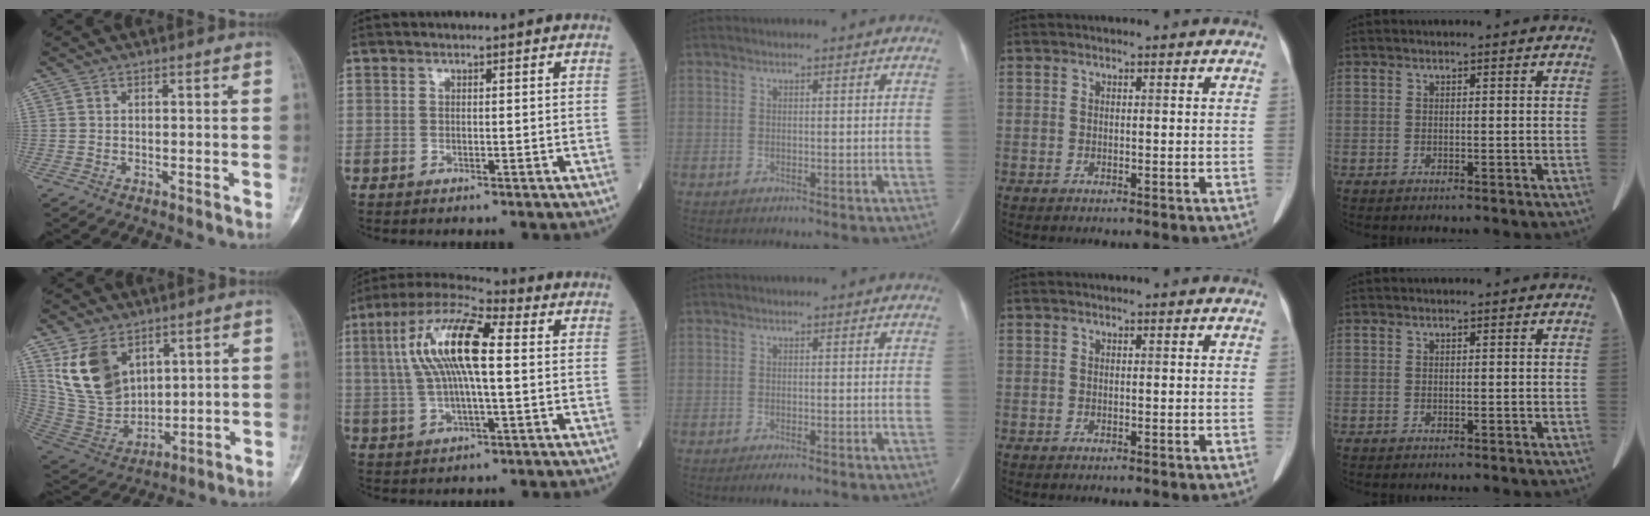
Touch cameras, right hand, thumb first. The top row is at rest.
{"thumb": {"total": 14.7, "force": [6.8, 9.7, 8.7], "torque": [-0.140, -0.034, 0.157]}, "index": {"total": 14.1, "force": [2.0, 3.2, 13.6], "torque": [-0.277, 0.028, 0.032]}, "middle": {"total": 2.1, "force": [-1.5, 0.4, 1.4], "torque": [-0.025, -0.005, -0.023]}}